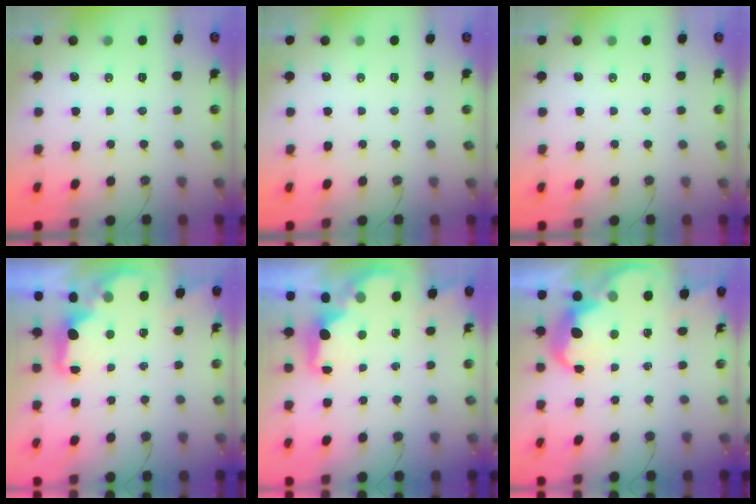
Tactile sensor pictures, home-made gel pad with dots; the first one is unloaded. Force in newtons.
{"total": 0.0}
{"total": 0.0}
{"total": 2.0, "press": 1.9, "slide": 0.8}
{"total": 2.2, "press": 2.1, "slide": 0.8}
{"total": 6.2, "press": 6.2, "slide": 0.5}